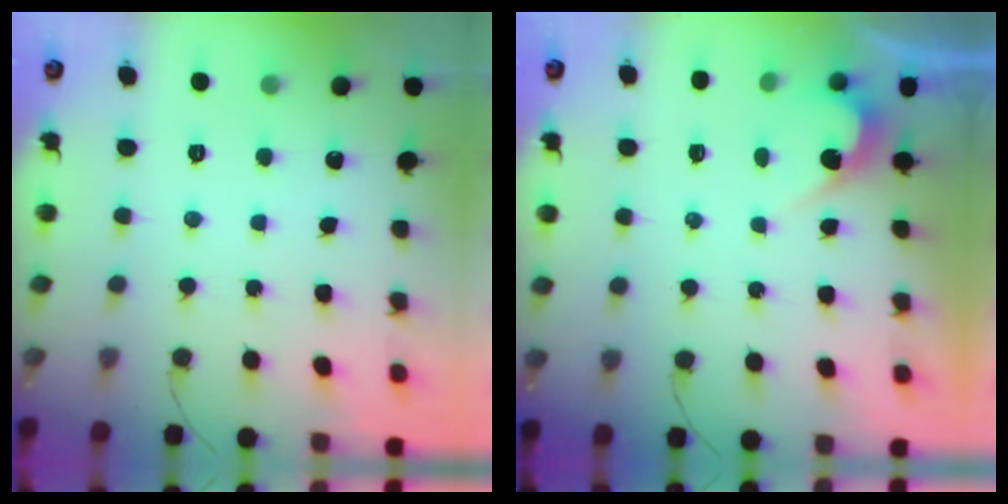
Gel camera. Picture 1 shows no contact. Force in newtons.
{"total": 3.2, "press": 3.2, "slide": 0.2}